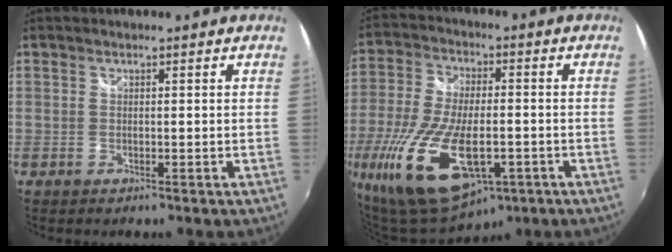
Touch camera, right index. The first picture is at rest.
{"total": 24.5, "force": [-9.4, 11.7, 19.3], "torque": [-0.431, -0.058, -0.151]}